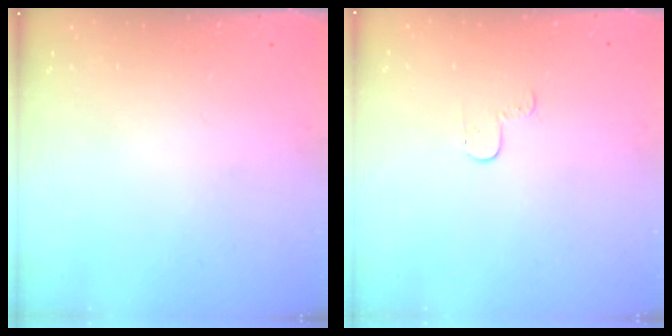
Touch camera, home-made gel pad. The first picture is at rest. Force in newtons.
{"total": 3.0, "press": 3.0, "slide": 0.3}